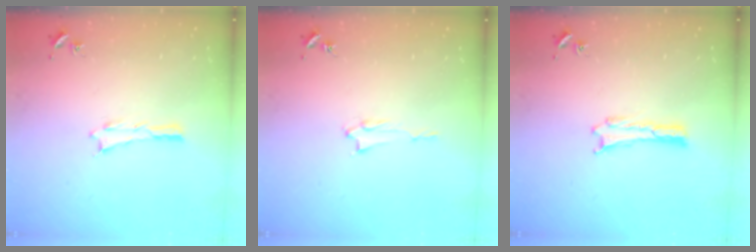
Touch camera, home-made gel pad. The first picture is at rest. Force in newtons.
{"total": 1.3, "press": 1.3, "slide": 0.2}
{"total": 0.0}